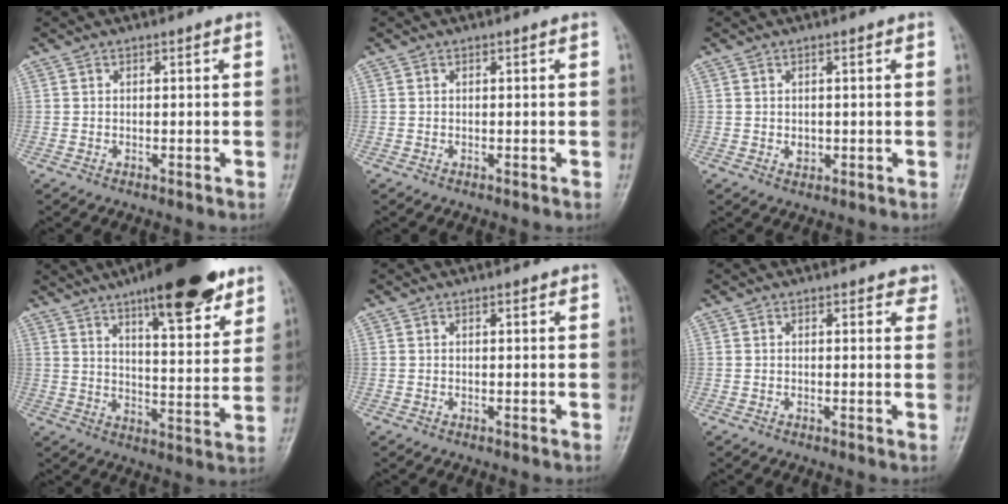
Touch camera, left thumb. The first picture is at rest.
{"total": 0.0}
{"total": 1.8, "force": [0.1, 1.4, 1.1], "torque": [-0.008, -0.001, 0.005]}
{"total": 19.4, "force": [12.6, 5.6, 13.6], "torque": [-0.164, -0.058, 0.189]}
{"total": 0.7, "force": [0.5, 0.3, 0.5], "torque": [-0.007, -0.001, 0.005]}
{"total": 2.4, "force": [1.6, 1.2, 1.2], "torque": [0.009, -0.005, 0.013]}